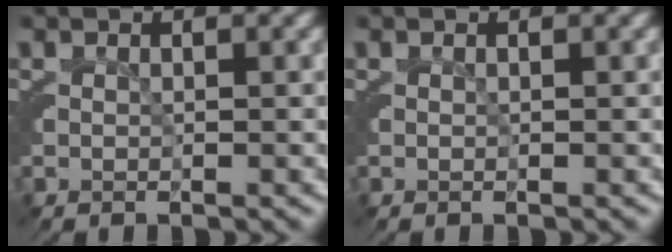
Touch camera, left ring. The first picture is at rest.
{"total": 0.0}